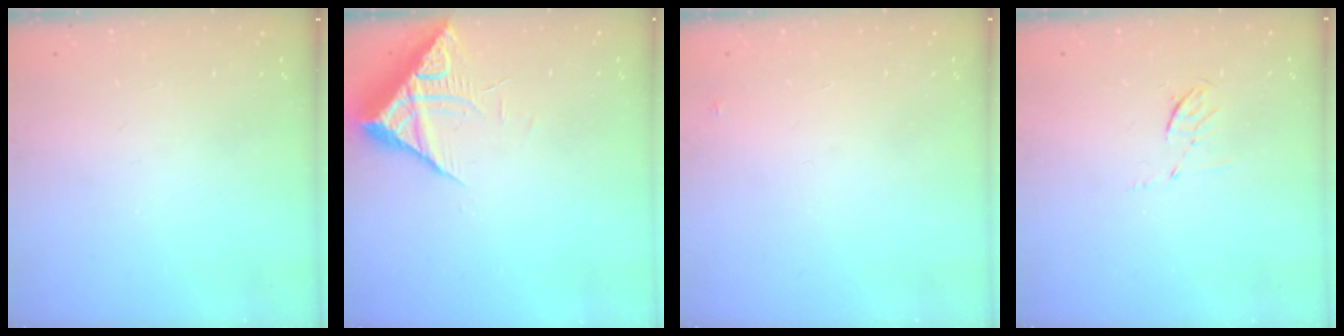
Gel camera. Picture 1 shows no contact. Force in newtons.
{"total": 8.5, "press": 8.4, "slide": 0.8}
{"total": 2.6, "press": 2.6, "slide": 0.2}
{"total": 4.2, "press": 3.9, "slide": 1.6}